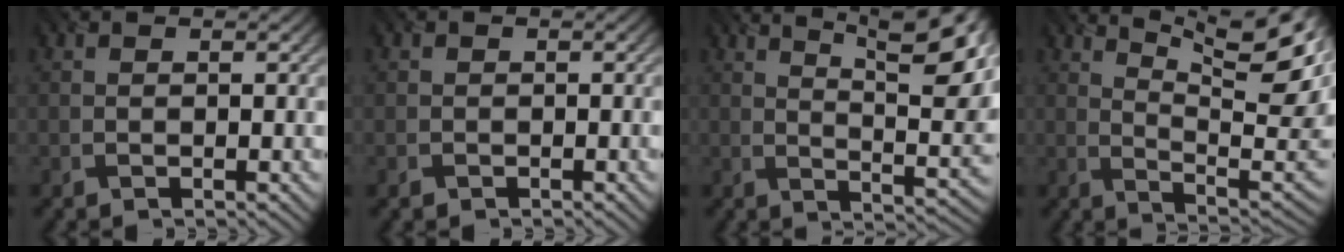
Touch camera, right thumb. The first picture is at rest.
{"total": 1.1, "force": [-0.5, 0.9, -0.1], "torque": [0.009, -0.004, -0.014]}
{"total": 14.6, "force": [7.9, 4.0, 11.5], "torque": [-0.160, 0.012, 0.116]}
{"total": 15.5, "force": [7.4, 4.1, 13.0], "torque": [-0.190, 0.010, 0.117]}